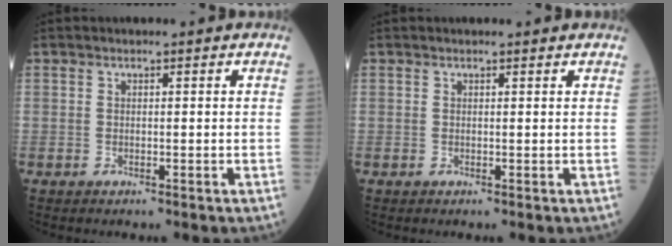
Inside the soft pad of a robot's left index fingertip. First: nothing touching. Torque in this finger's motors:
{"motor_torque": [-0.11, 0.03, -0.03, 0.00]}